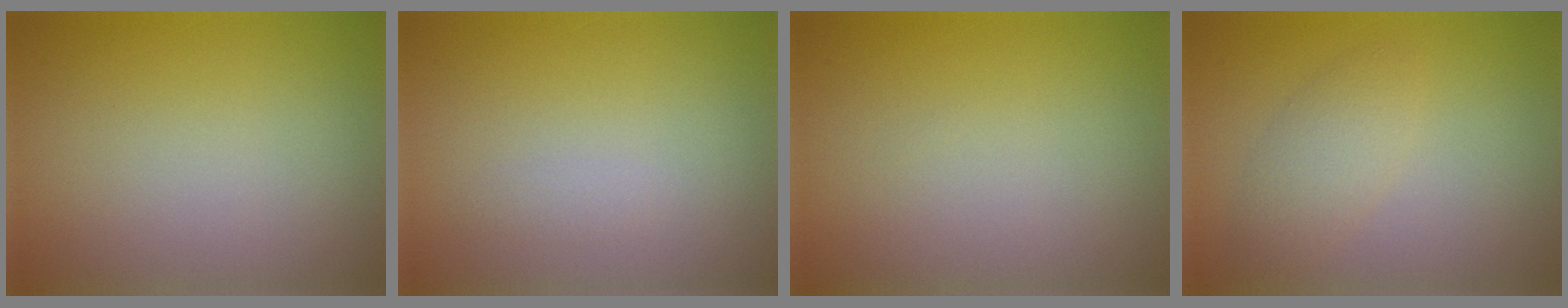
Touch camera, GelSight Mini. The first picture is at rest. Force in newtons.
{"total": 0.7, "press": 0.7, "slide": 0.0}
{"total": 0.0}
{"total": 2.5, "press": 2.5, "slide": 0.1}